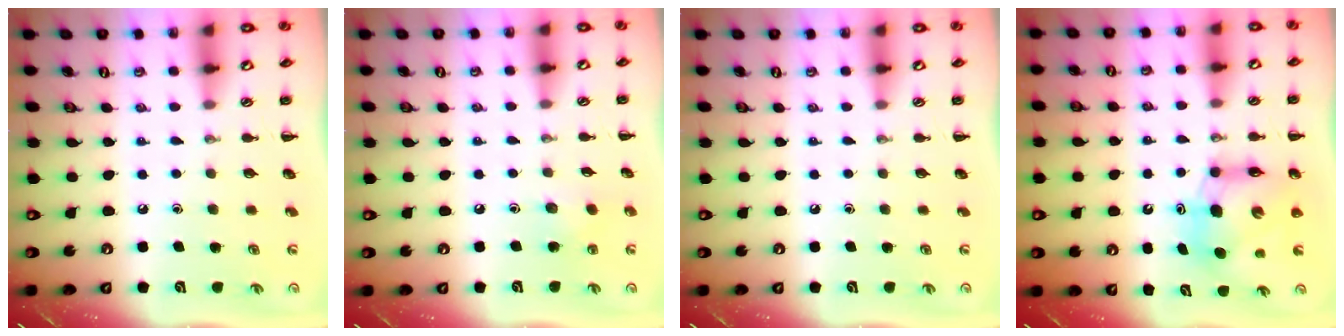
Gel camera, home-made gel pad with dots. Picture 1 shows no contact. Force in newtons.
{"total": 4.1, "press": 4.0, "slide": 1.0}
{"total": 0.0}
{"total": 8.7, "press": 8.6, "slide": 1.3}